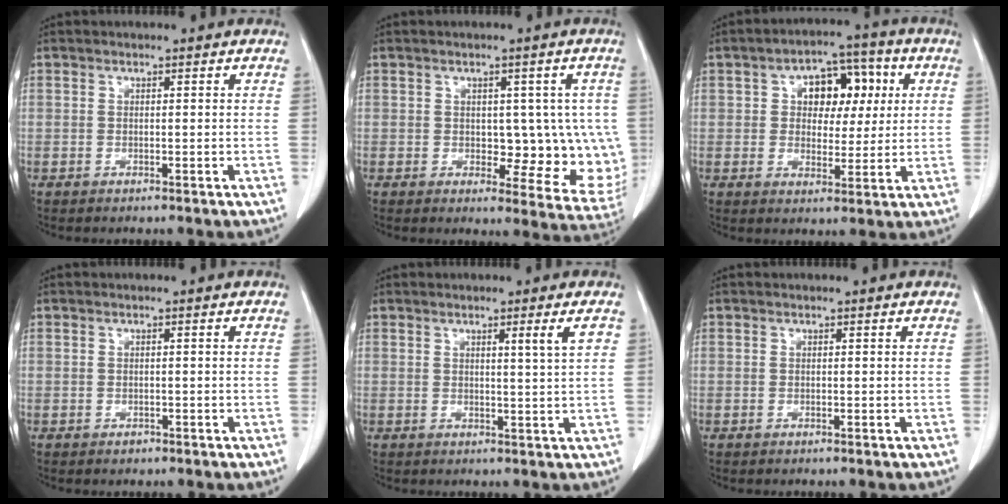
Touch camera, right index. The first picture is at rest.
{"total": 10.0, "force": [0.1, 5.5, 8.3], "torque": [-0.076, 0.001, 0.013]}
{"total": 8.9, "force": [2.1, 5.7, 6.5], "torque": [-0.086, 0.032, 0.034]}
{"total": 0.7, "force": [-0.5, 0.5, 0.2], "torque": [-0.004, 0.001, -0.006]}
{"total": 3.1, "force": [1.3, -0.6, 2.8], "torque": [-0.041, -0.007, 0.018]}
{"total": 0.0}